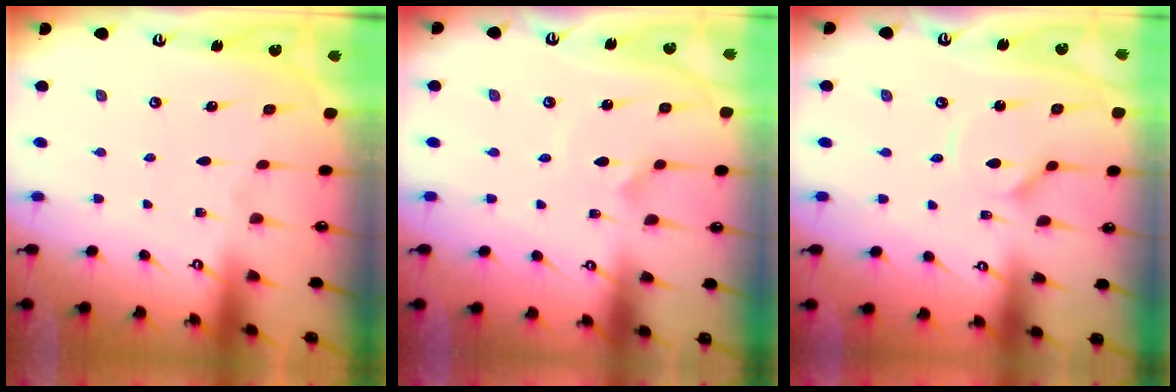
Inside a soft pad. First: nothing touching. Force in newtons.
{"total": 2.4, "press": 2.4, "slide": 0.6}
{"total": 1.8, "press": 1.8, "slide": 0.3}